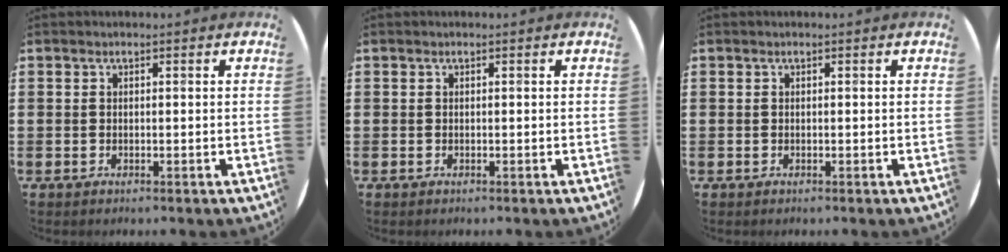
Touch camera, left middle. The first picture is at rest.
{"total": 0.0}
{"total": 0.0}